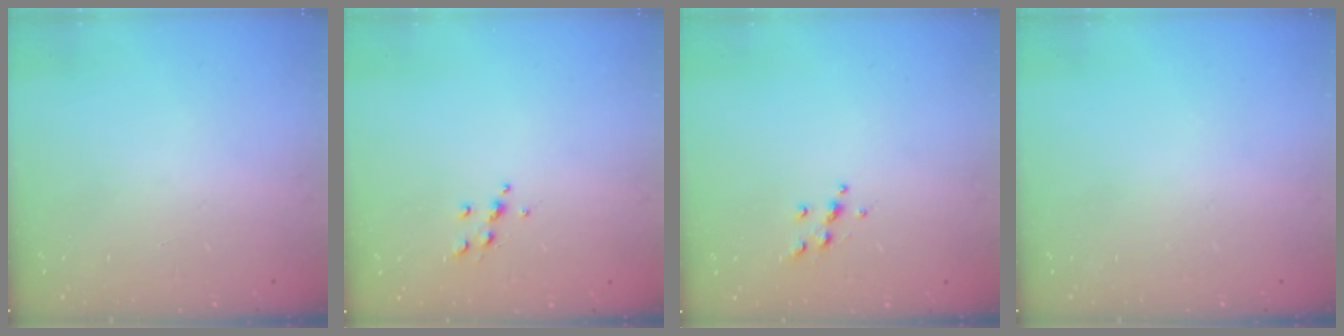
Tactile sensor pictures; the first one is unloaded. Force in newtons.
{"total": 5.2, "press": 5.0, "slide": 1.1}
{"total": 4.5, "press": 4.5, "slide": 0.5}
{"total": 0.0}